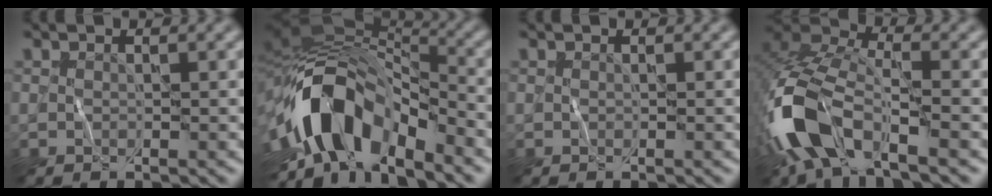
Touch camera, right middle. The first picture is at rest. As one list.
[{"total": 12.8, "force": [-5.3, 6.9, 9.4], "torque": [-0.168, -0.004, -0.096]}, {"total": 0.0}, {"total": 11.0, "force": [-5.1, 5.0, 8.4], "torque": [-0.192, -0.008, -0.105]}]